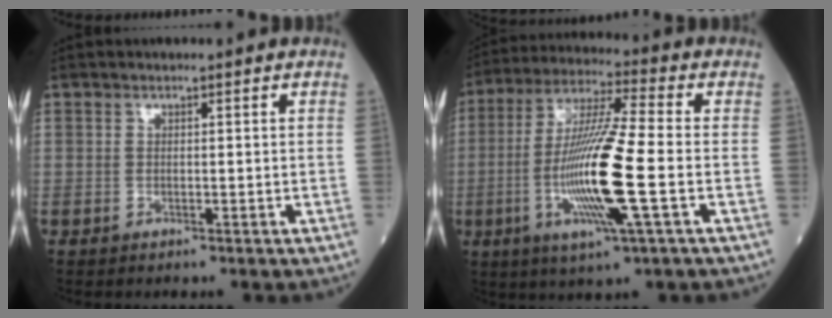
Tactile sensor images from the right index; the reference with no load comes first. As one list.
[{"total": 14.9, "force": [-3.2, 0.1, 14.6], "torque": [-0.294, -0.012, -0.064]}]